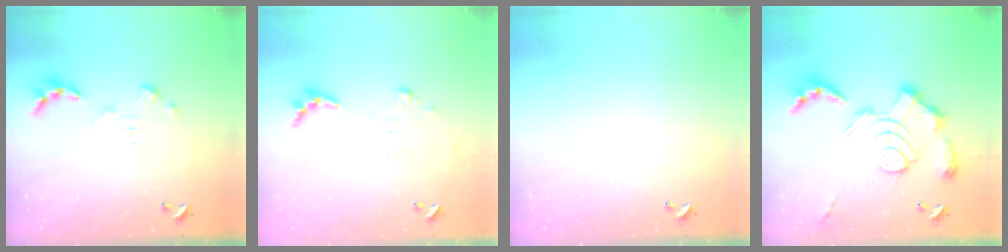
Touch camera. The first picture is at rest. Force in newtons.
{"total": 8.3, "press": 8.3, "slide": 0.6}
{"total": 0.0}
{"total": 3.3, "press": 2.6, "slide": 2.0}